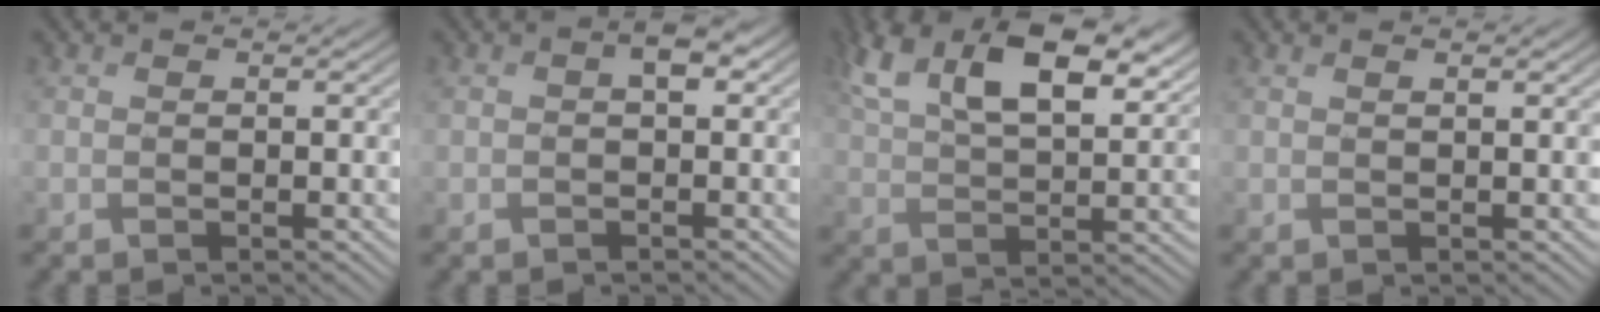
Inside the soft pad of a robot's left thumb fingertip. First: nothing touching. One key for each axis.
{"total": 2.1, "fx": 0.1, "fy": 0.9, "fz": 1.9, "tx": -0.030, "ty": 0.009, "tz": -0.003}
{"total": 13.4, "fx": 7.3, "fy": 5.5, "fz": 9.8, "tx": -0.201, "ty": 0.013, "tz": 0.131}
{"total": 1.3, "fx": 0.7, "fy": 0.1, "fz": 1.1, "tx": -0.023, "ty": 0.005, "tz": 0.012}